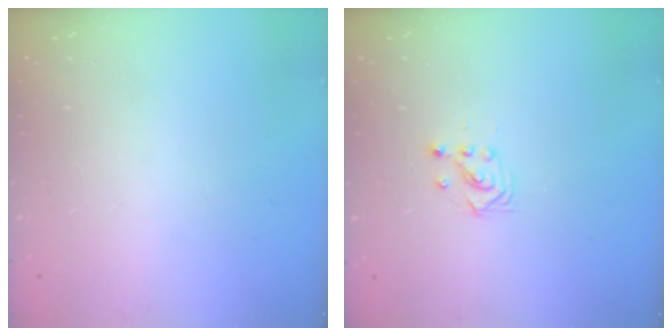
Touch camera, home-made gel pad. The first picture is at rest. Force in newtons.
{"total": 2.9, "press": 2.9, "slide": 0.3}